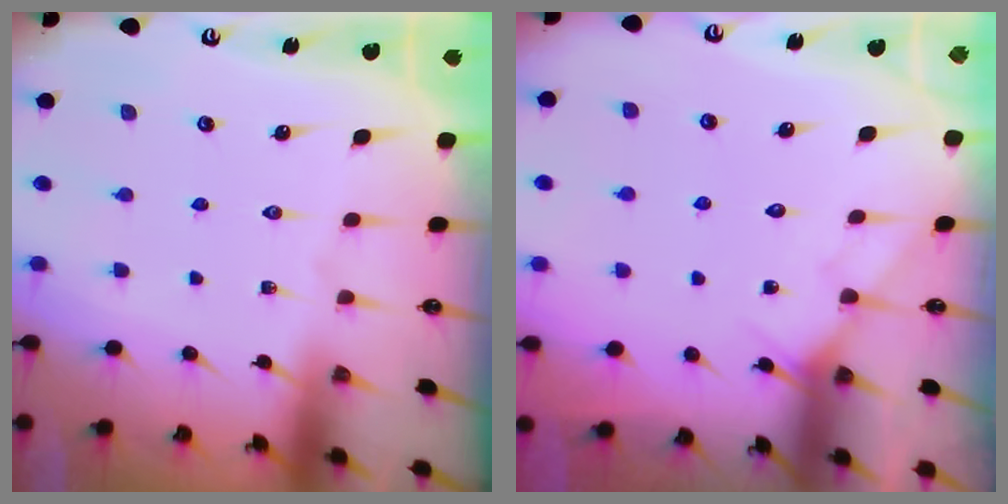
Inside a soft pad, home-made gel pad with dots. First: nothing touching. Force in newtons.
{"total": 4.6, "press": 4.6, "slide": 0.4}